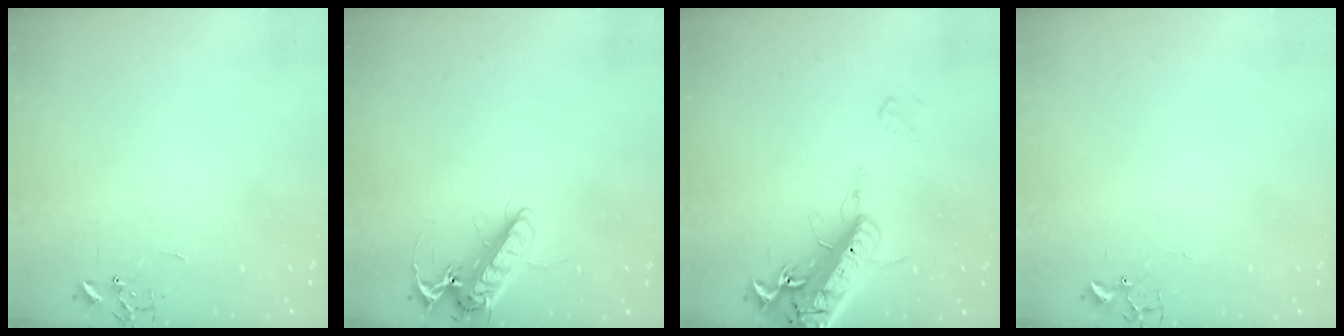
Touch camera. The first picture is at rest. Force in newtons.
{"total": 13.5, "press": 13.3, "slide": 2.1}
{"total": 18.9, "press": 18.5, "slide": 3.7}
{"total": 1.8, "press": 1.8, "slide": 0.2}